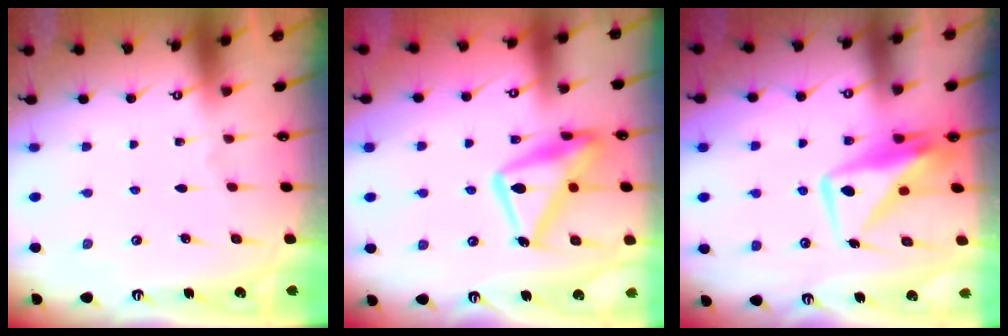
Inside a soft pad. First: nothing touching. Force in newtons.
{"total": 18.5, "press": 18.5, "slide": 1.5}
{"total": 11.0, "press": 11.0, "slide": 0.8}